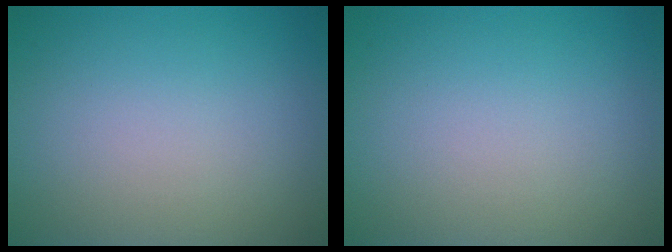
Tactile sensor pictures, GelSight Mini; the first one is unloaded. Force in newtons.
{"total": 0.0}